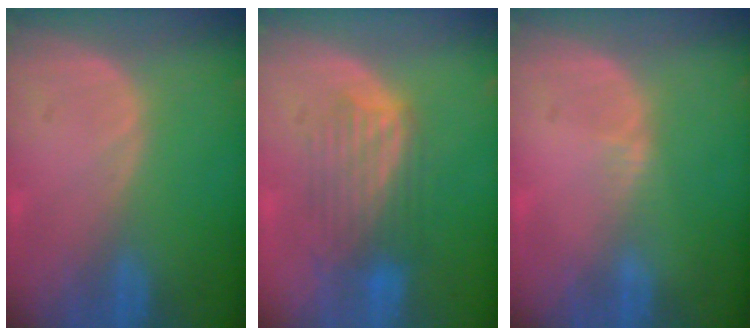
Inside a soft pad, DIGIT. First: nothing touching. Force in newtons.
{"total": 6.4, "press": 6.3, "slide": 0.6}
{"total": 0.8, "press": 0.8, "slide": 0.4}